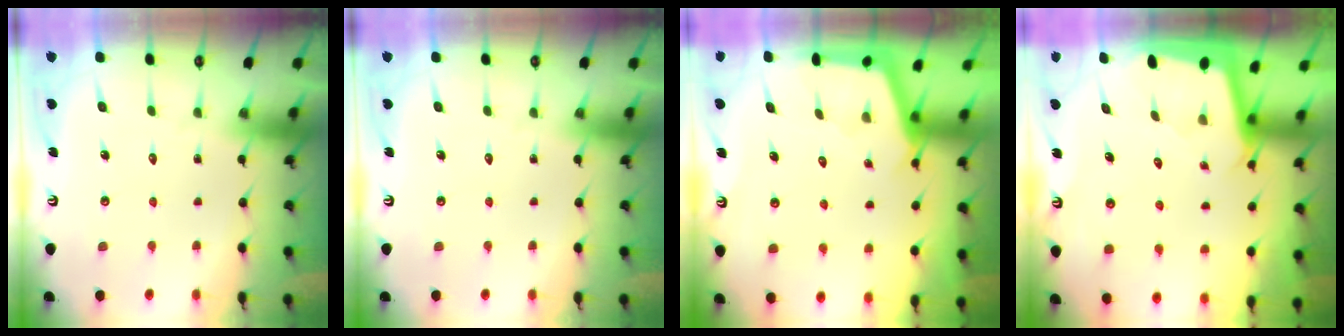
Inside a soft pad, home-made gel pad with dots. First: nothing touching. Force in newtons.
{"total": 0.0}
{"total": 2.8, "press": 2.8, "slide": 0.4}
{"total": 2.1, "press": 2.1, "slide": 0.1}